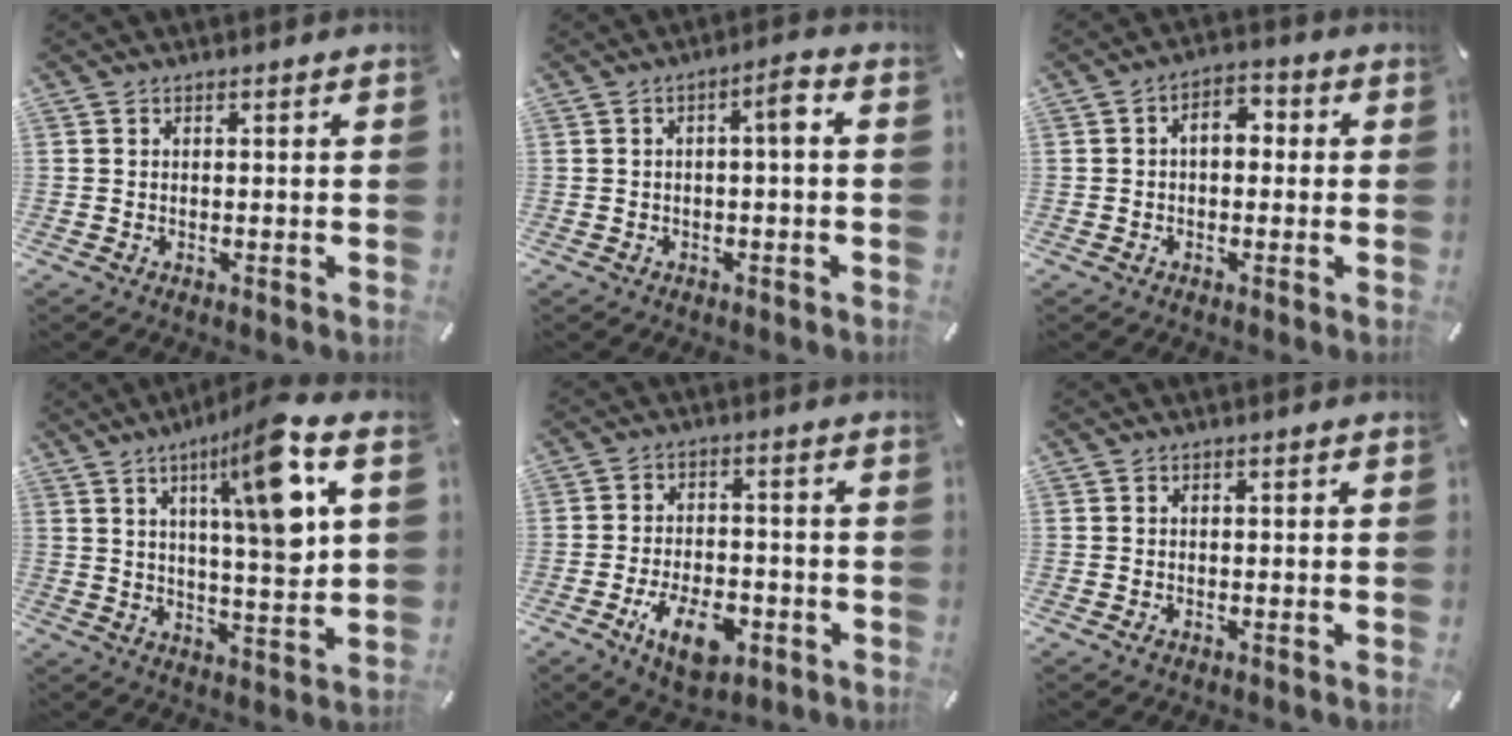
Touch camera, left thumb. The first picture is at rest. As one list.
[{"total": 4.1, "force": [-0.1, 1.0, 4.0], "torque": [-0.067, 0.009, -0.008]}, {"total": 5.3, "force": [-0.2, 3.4, 4.0], "torque": [-0.061, 0.011, -0.010]}, {"total": 15.1, "force": [6.7, 2.7, 13.3], "torque": [-0.201, -0.029, 0.099]}, {"total": 10.4, "force": [-4.6, 5.8, 7.4], "torque": [-0.124, 0.012, -0.081]}, {"total": 0.7, "force": [-0.4, 0.4, 0.4], "torque": [-0.007, -0.001, -0.008]}]